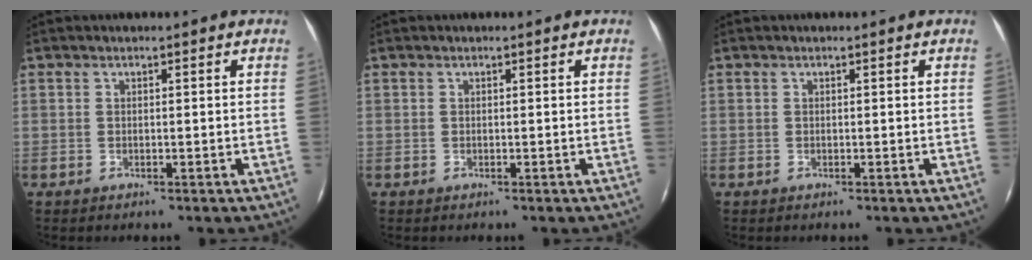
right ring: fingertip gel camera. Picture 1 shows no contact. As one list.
[{"total": 0.0}, {"total": 0.0}]